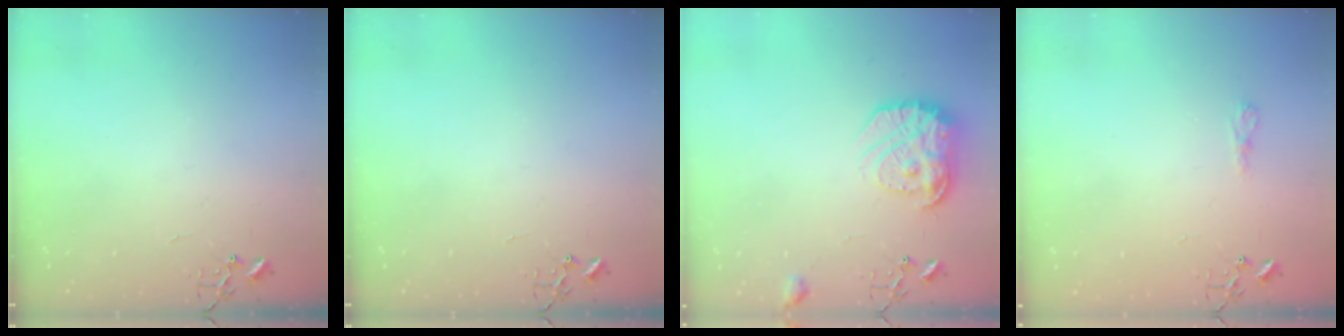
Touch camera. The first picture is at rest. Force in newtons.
{"total": 0.0}
{"total": 16.2, "press": 16.2, "slide": 1.2}
{"total": 5.4, "press": 5.4, "slide": 0.6}